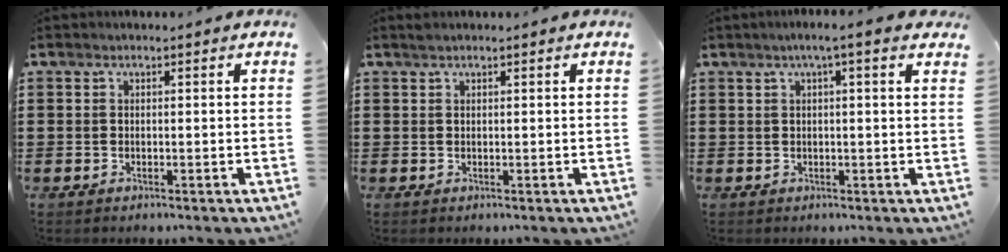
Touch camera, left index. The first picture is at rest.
{"total": 0.6, "force": [0.5, 0.1, 0.4], "torque": [-0.008, 0.001, 0.009]}
{"total": 2.5, "force": [1.3, 0.0, 2.2], "torque": [-0.045, 0.002, 0.021]}